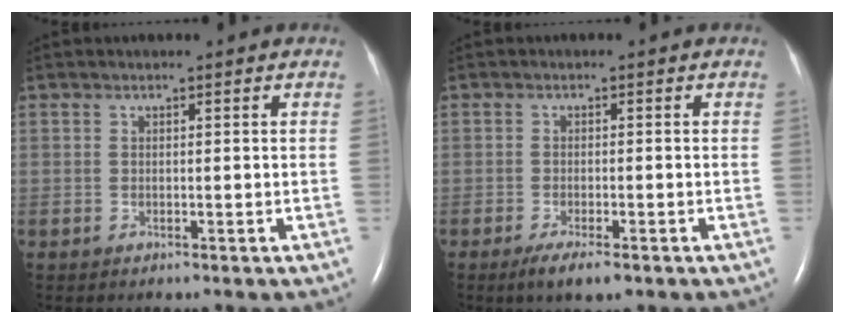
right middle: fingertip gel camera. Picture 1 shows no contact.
{"total": 3.8, "force": [-2.5, 0.8, 2.8], "torque": [-0.052, -0.007, -0.039]}